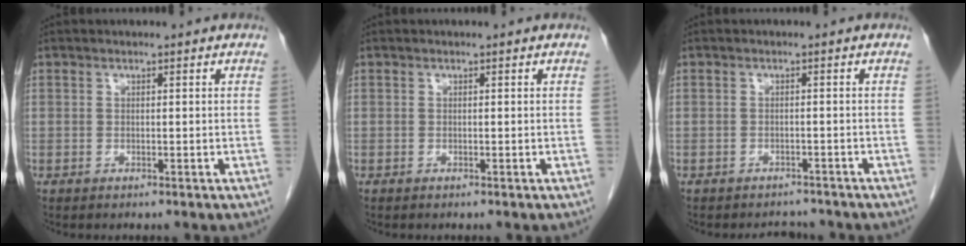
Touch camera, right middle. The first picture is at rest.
{"total": 0.0}
{"total": 3.5, "force": [-3.2, 1.2, 0.1], "torque": [-0.005, -0.003, -0.045]}